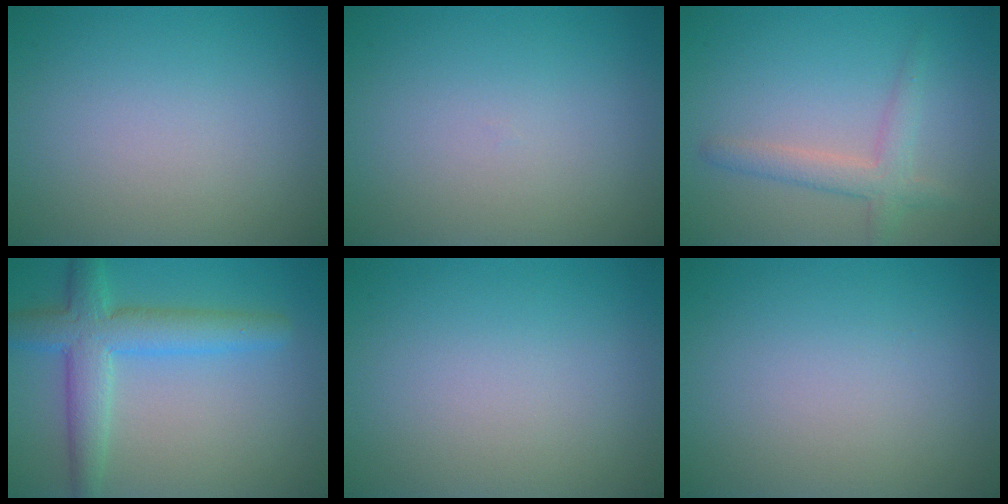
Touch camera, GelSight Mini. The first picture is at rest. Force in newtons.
{"total": 0.0}
{"total": 2.6, "press": 2.6, "slide": 0.1}
{"total": 5.4, "press": 5.4, "slide": 0.3}
{"total": 0.0}
{"total": 0.0}